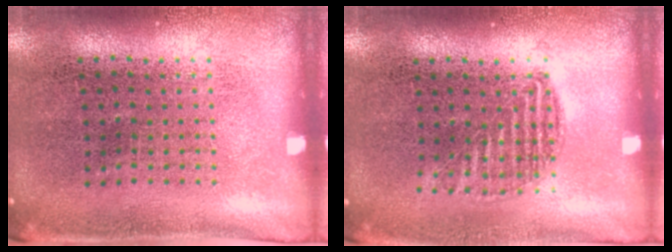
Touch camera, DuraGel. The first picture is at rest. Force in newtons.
{"total": 0.9, "press": 0.8, "slide": 0.5}